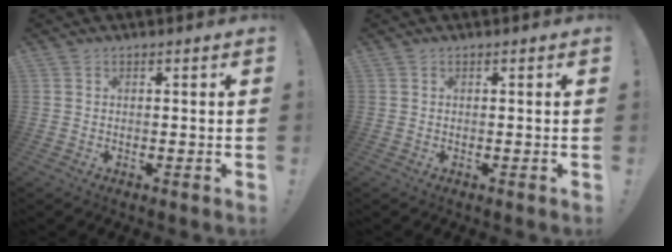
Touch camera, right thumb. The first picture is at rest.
{"total": 0.0}